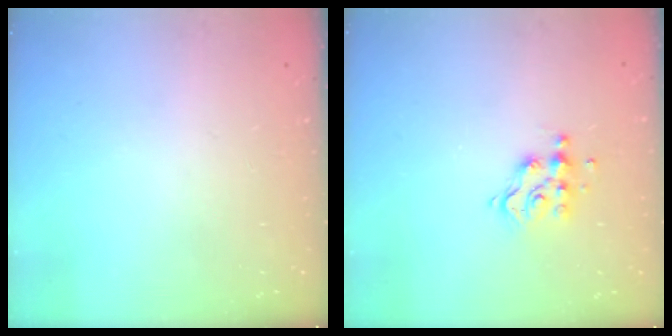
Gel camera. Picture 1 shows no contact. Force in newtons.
{"total": 8.0, "press": 8.0, "slide": 0.6}